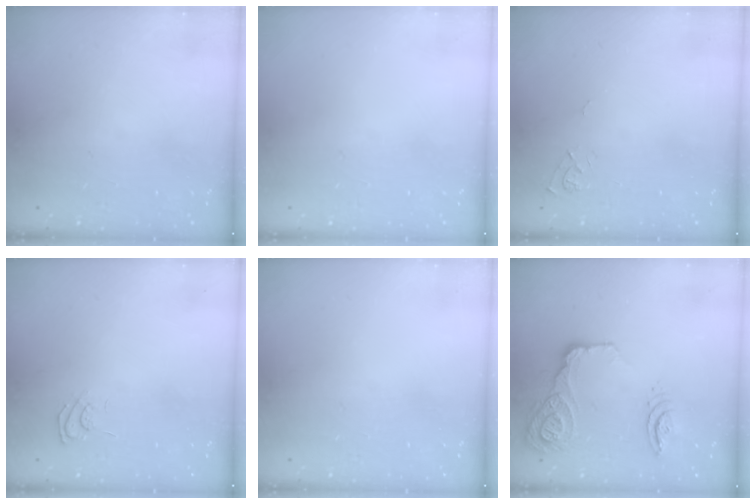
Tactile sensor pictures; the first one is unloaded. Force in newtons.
{"total": 0.0}
{"total": 6.8, "press": 6.8, "slide": 0.6}
{"total": 6.1, "press": 5.9, "slide": 1.4}
{"total": 0.0}
{"total": 30.8, "press": 21.2, "slide": 22.4}